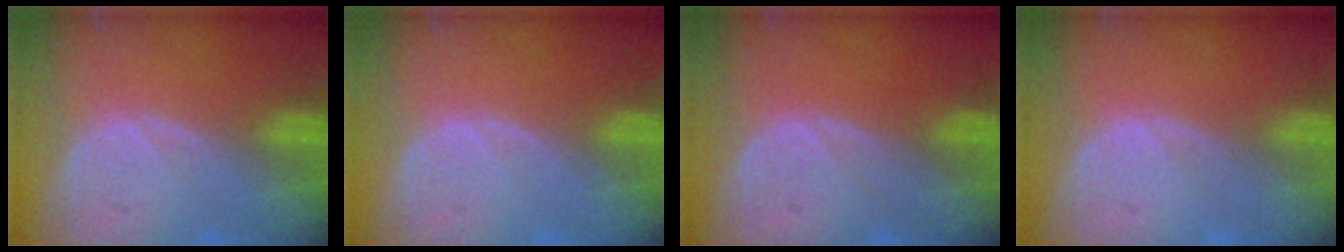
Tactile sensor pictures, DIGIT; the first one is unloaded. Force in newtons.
{"total": 0.0}
{"total": 0.0}
{"total": 0.0}